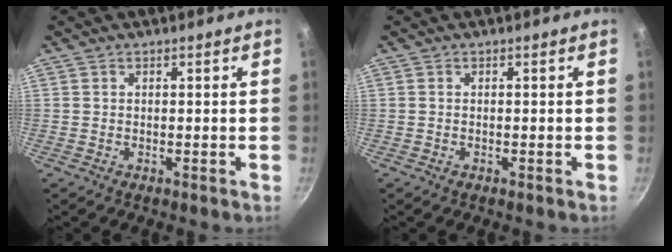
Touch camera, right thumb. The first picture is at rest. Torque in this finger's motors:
{"motor_torque": [0.06, -0.10, -0.35, -0.22, 0.00]}